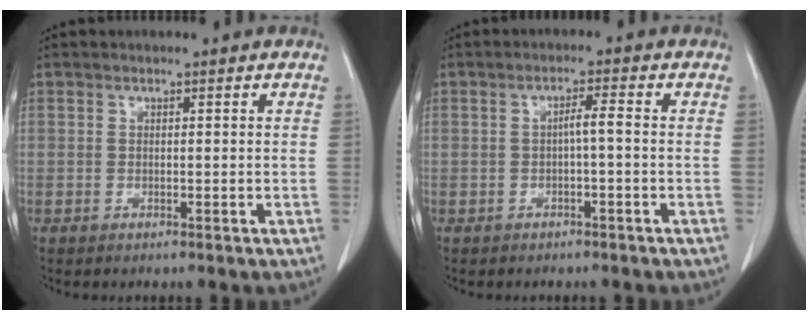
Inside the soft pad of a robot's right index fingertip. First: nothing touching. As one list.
[{"total": 2.6, "force": [-0.2, 0.5, 2.5], "torque": [-0.048, 0.007, -0.002]}]